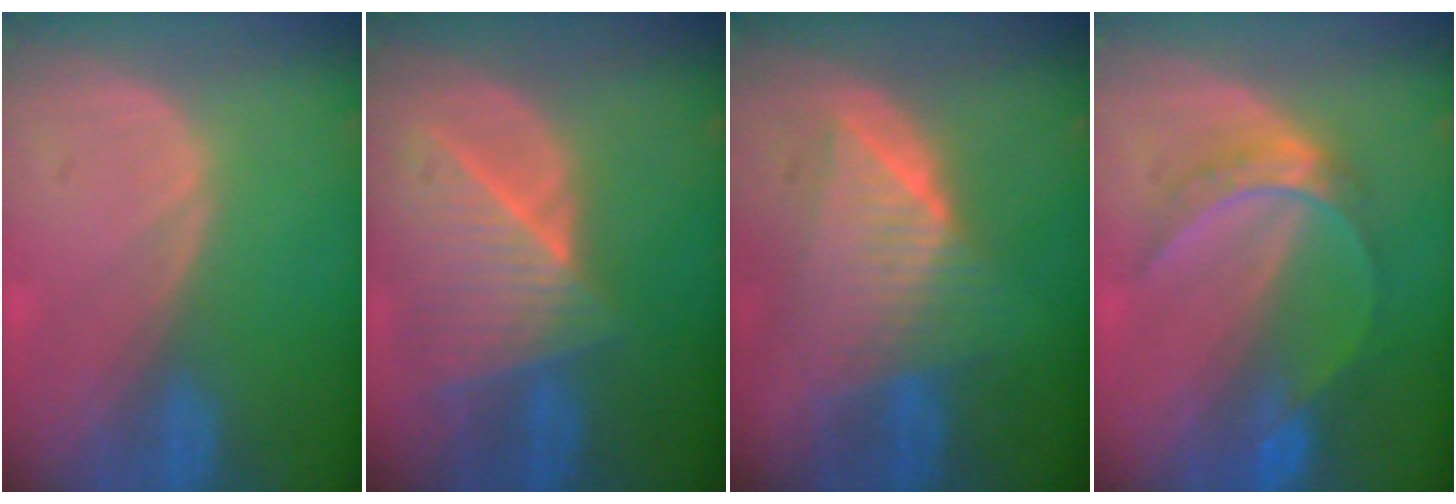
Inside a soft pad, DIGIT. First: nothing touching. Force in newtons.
{"total": 8.3, "press": 7.6, "slide": 3.5}
{"total": 7.7, "press": 7.7, "slide": 0.3}
{"total": 6.5, "press": 5.6, "slide": 3.4}